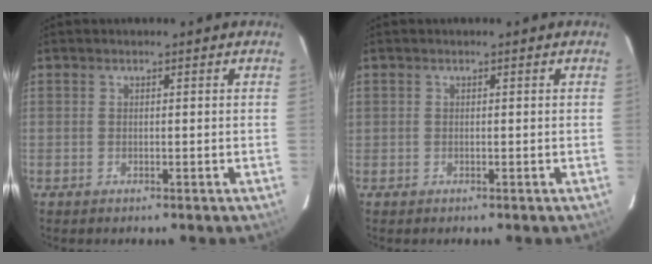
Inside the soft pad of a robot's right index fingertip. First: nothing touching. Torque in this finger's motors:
{"motor_torque": [1.00, 0.01, 0.53, 0.07]}